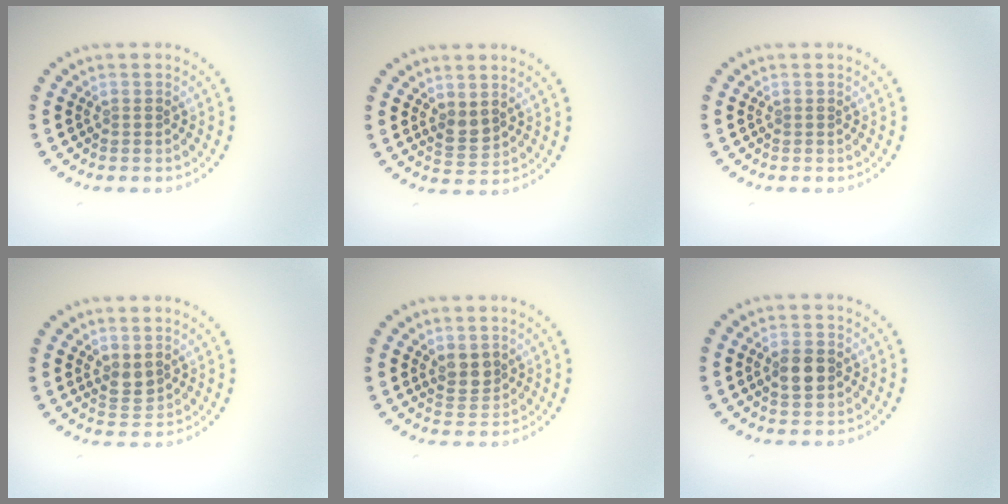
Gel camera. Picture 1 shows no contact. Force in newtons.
{"total": 1.7, "press": 1.6, "slide": 0.7}
{"total": 0.0}
{"total": 1.7, "press": 1.6, "slide": 0.7}
{"total": 2.2, "press": 2.0, "slide": 0.9}
{"total": 3.2, "press": 3.2, "slide": 0.1}